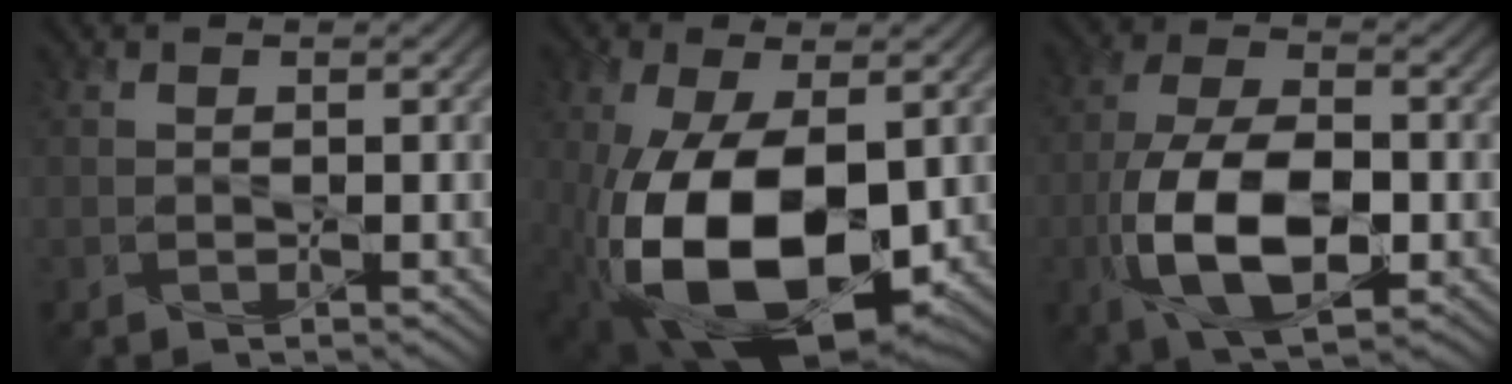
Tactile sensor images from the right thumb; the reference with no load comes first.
{"total": 15.8, "force": [-3.3, 8.8, 12.7], "torque": [-0.273, -0.039, -0.049]}
{"total": 12.6, "force": [-3.8, 6.2, 10.3], "torque": [-0.219, -0.014, -0.076]}